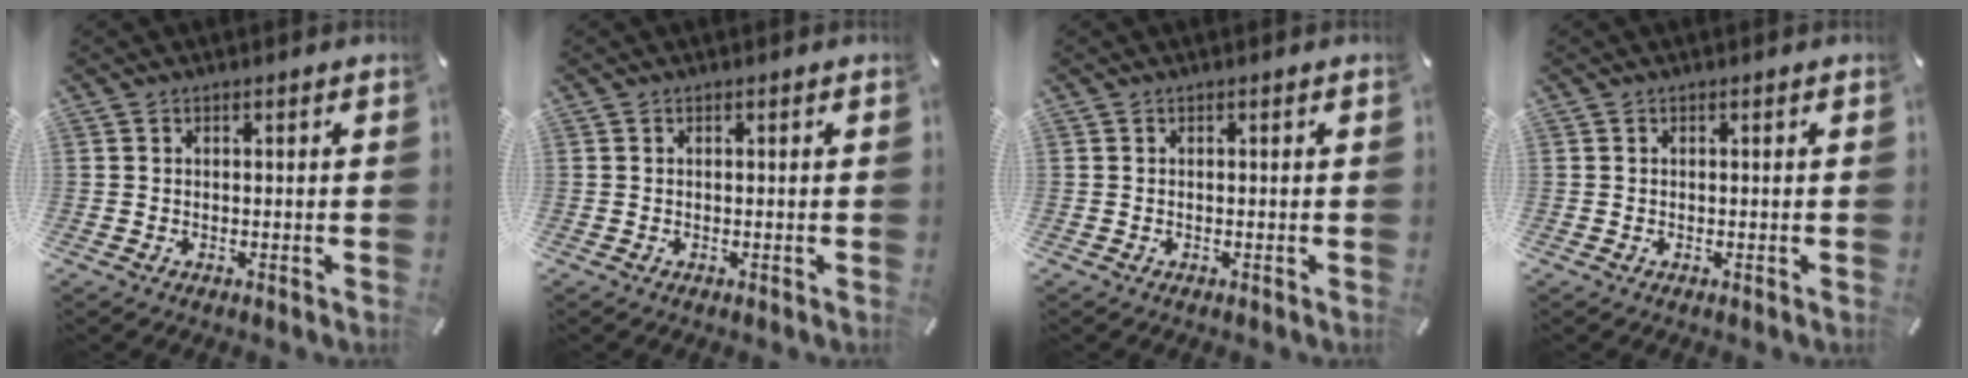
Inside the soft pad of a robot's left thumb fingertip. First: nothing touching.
{"total": 0.0}
{"total": 0.0}
{"total": 0.0}